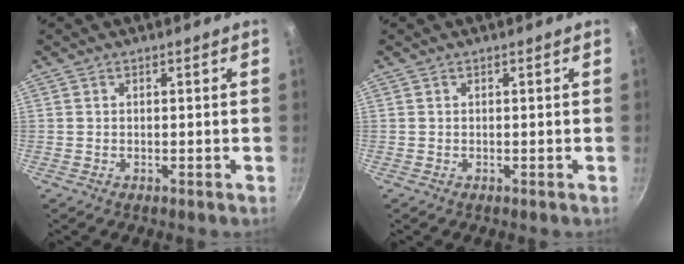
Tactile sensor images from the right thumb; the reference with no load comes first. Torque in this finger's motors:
{"motor_torque": [-0.01, 0.00, 0.04, 0.05, 0.00]}